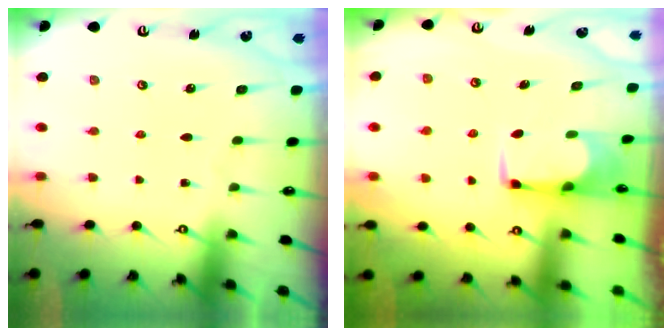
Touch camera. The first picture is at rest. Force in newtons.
{"total": 5.7, "press": 5.7, "slide": 0.4}